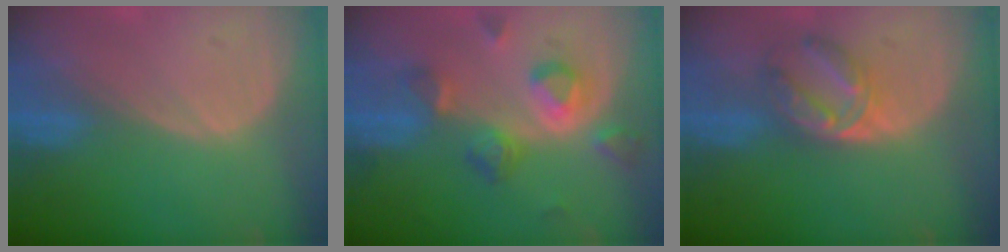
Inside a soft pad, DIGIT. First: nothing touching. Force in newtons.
{"total": 7.2, "press": 7.2, "slide": 1.0}
{"total": 5.8, "press": 5.6, "slide": 1.7}